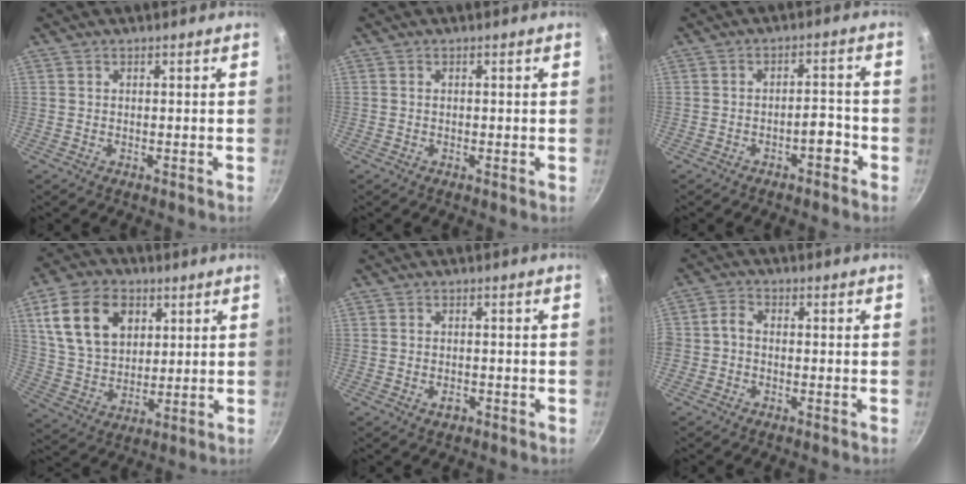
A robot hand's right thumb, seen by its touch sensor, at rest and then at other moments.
{"total": 0.5, "force": [-0.1, 0.3, 0.4], "torque": [-0.006, 0.000, -0.003]}
{"total": 3.7, "force": [-2.2, 1.5, 2.6], "torque": [-0.024, 0.029, -0.030]}
{"total": 15.8, "force": [5.6, 11.1, 9.8], "torque": [-0.157, -0.006, 0.107]}
{"total": 1.8, "force": [-0.9, 1.2, 1.1], "torque": [-0.016, 0.004, -0.014]}
{"total": 2.7, "force": [-1.0, 2.0, 1.5], "torque": [-0.034, 0.016, -0.030]}